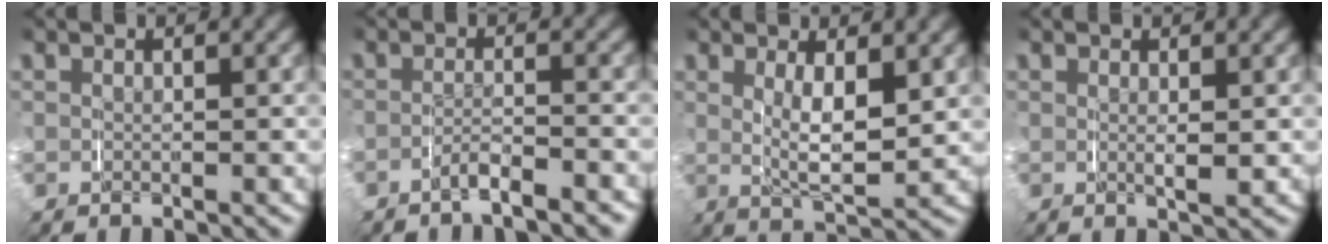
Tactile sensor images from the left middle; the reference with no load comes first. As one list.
[{"total": 2.2, "force": [-2.0, -0.2, 0.8], "torque": [-0.016, -0.001, -0.038]}, {"total": 4.2, "force": [0.6, 1.3, 4.0], "torque": [-0.068, -0.016, 0.015]}, {"total": 1.1, "force": [0.4, 0.0, 1.0], "torque": [-0.018, -0.007, 0.010]}]